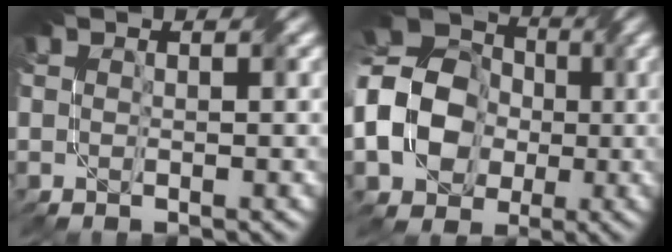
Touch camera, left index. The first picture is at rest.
{"total": 11.6, "force": [-2.0, 9.3, 6.6], "torque": [-0.129, -0.009, -0.056]}